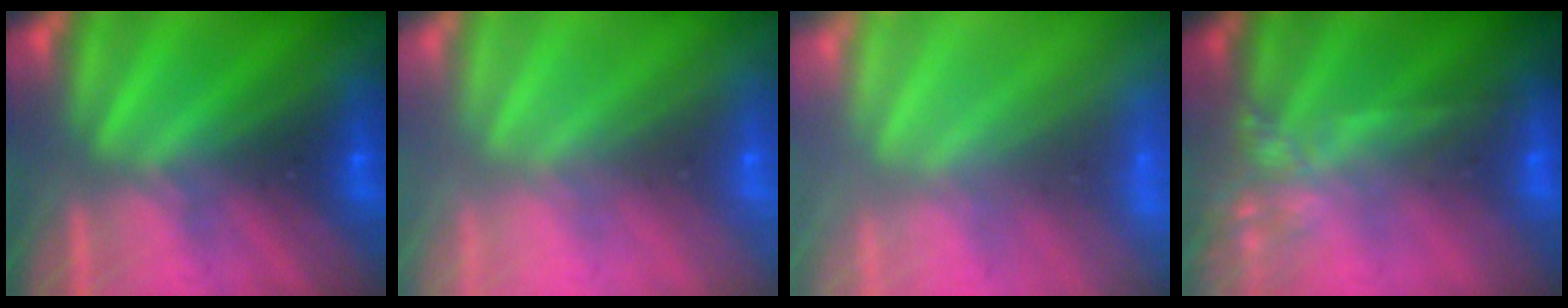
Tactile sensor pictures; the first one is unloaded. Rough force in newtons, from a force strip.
{"total": 8.6}
{"total": 8.6}
{"total": 7.7}